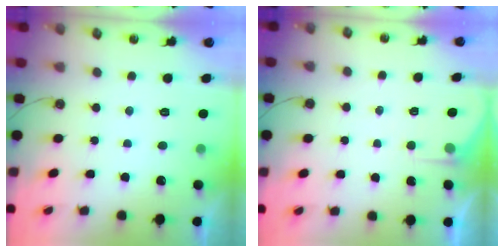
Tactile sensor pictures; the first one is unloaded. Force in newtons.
{"total": 3.0, "press": 2.9, "slide": 0.4}